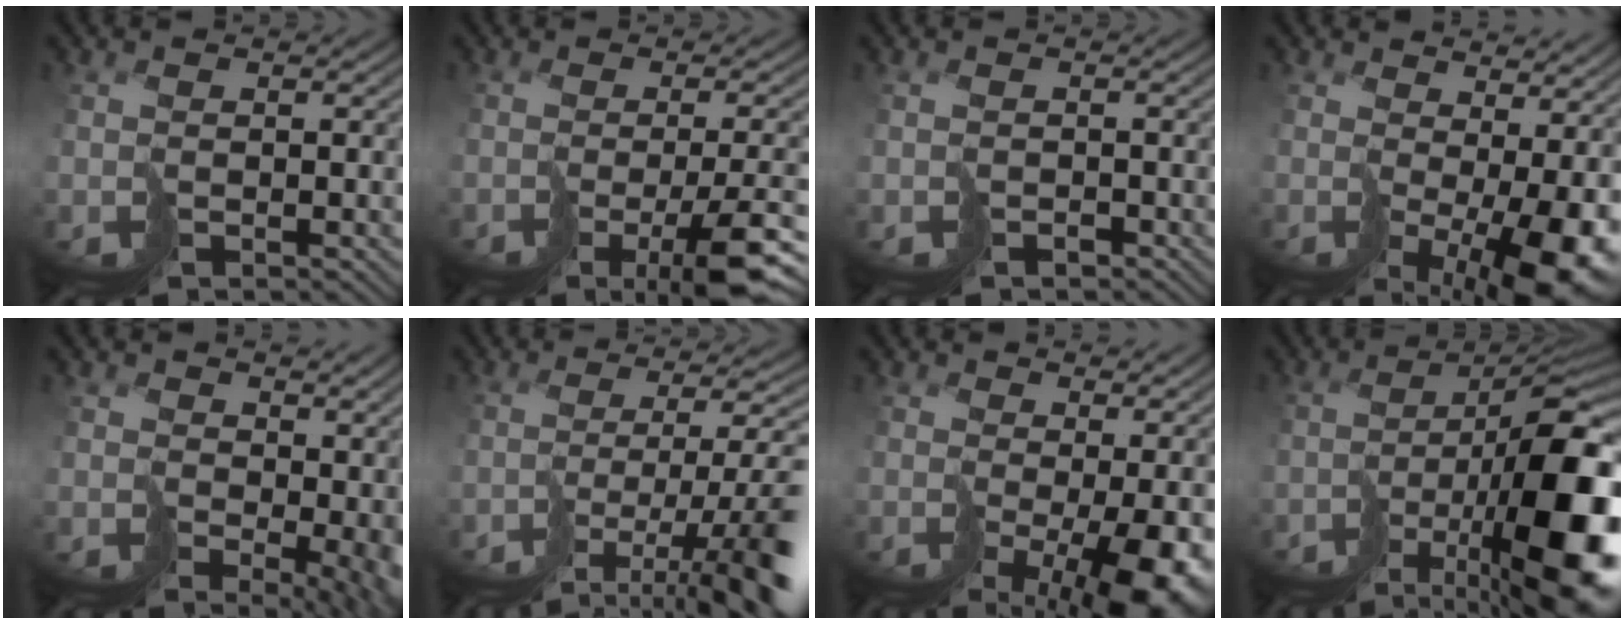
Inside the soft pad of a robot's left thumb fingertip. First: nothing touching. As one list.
[{"total": 9.7, "force": [-4.4, 2.3, 8.4], "torque": [-0.125, -0.016, -0.071]}, {"total": 0.8, "force": [-0.7, 0.3, 0.3], "torque": [-0.003, 0.002, -0.014]}, {"total": 10.7, "force": [-1.1, 3.8, 9.9], "torque": [-0.155, -0.019, -0.009]}, {"total": 9.3, "force": [1.3, 5.7, 7.3], "torque": [-0.107, -0.028, 0.051]}, {"total": 13.7, "force": [-7.0, 3.6, 11.3], "torque": [-0.181, -0.009, -0.111]}, {"total": 10.5, "force": [-2.6, 3.5, 9.5], "torque": [-0.156, -0.018, -0.030]}, {"total": 19.2, "force": [-8.2, 6.7, 16.0], "torque": [-0.240, -0.023, -0.128]}]